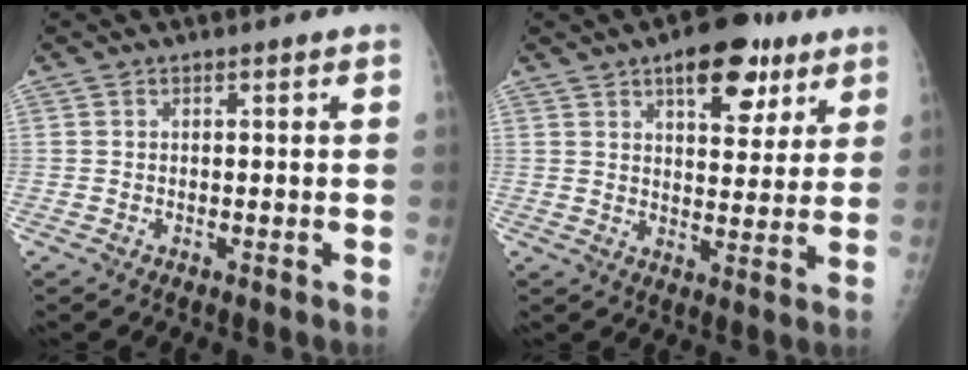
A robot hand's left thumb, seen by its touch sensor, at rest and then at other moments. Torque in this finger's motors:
{"motor_torque": [1.23, 1.29, 0.78, -0.64, 0.04]}